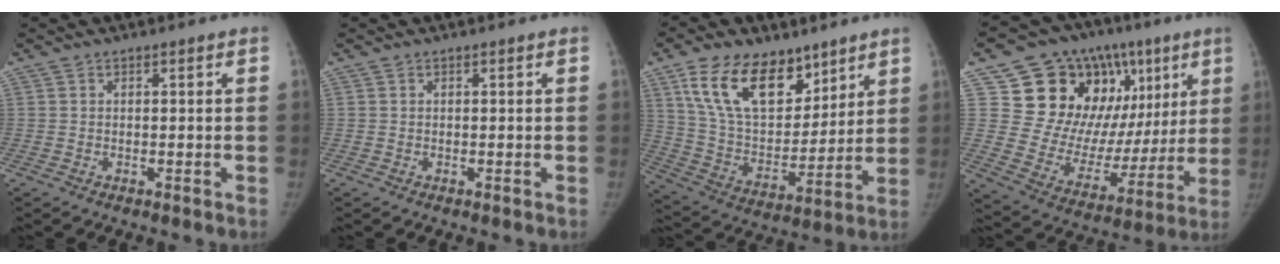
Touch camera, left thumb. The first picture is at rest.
{"total": 0.0}
{"total": 19.9, "force": [11.6, 11.5, 11.3], "torque": [-0.155, -0.049, 0.217]}
{"total": 21.8, "force": [7.0, 15.9, 13.2], "torque": [-0.108, 0.022, 0.117]}